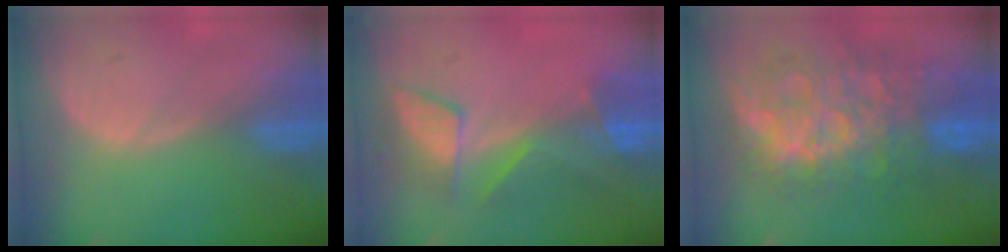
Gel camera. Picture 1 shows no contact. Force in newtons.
{"total": 7.4, "press": 7.1, "slide": 1.9}
{"total": 12.3, "press": 12.3, "slide": 1.3}